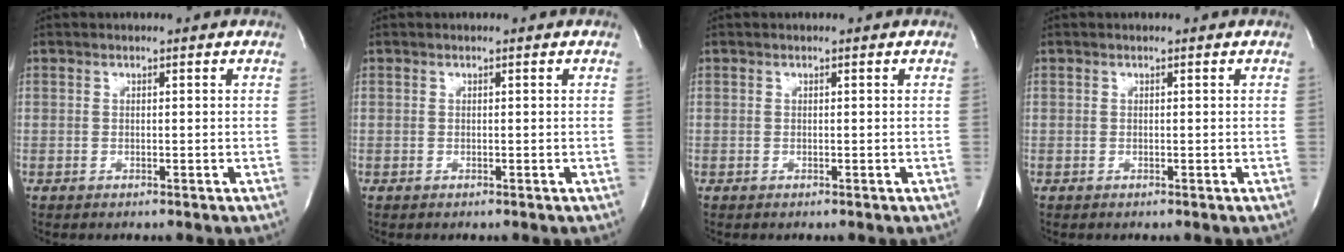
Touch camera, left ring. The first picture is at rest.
{"total": 0.0}
{"total": 0.0}
{"total": 0.0}